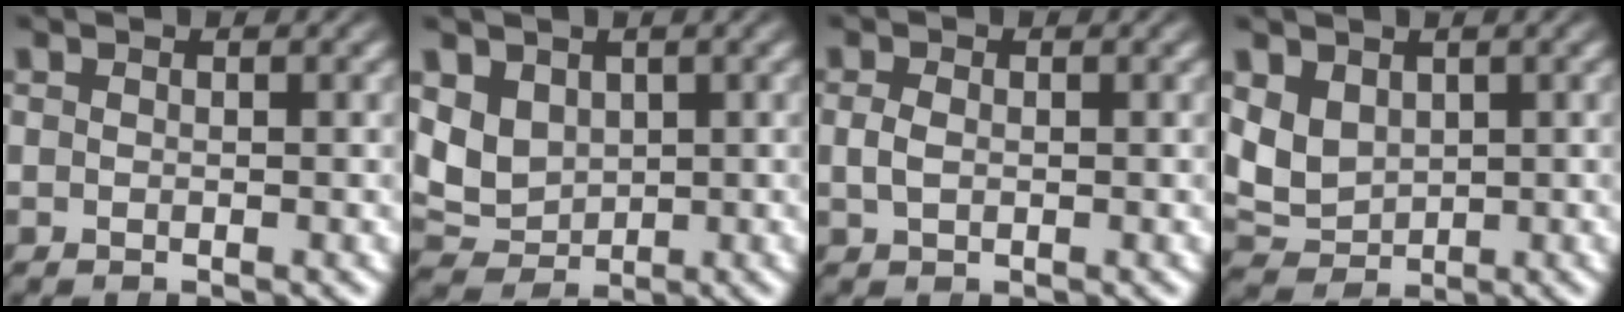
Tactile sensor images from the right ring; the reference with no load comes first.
{"total": 6.7, "force": [0.4, 6.3, 2.4], "torque": [-0.082, -0.030, 0.018]}
{"total": 1.1, "force": [-0.2, 0.8, 0.7], "torque": [-0.023, -0.009, 0.004]}
{"total": 6.0, "force": [0.2, 5.5, 2.4], "torque": [-0.084, -0.030, 0.018]}